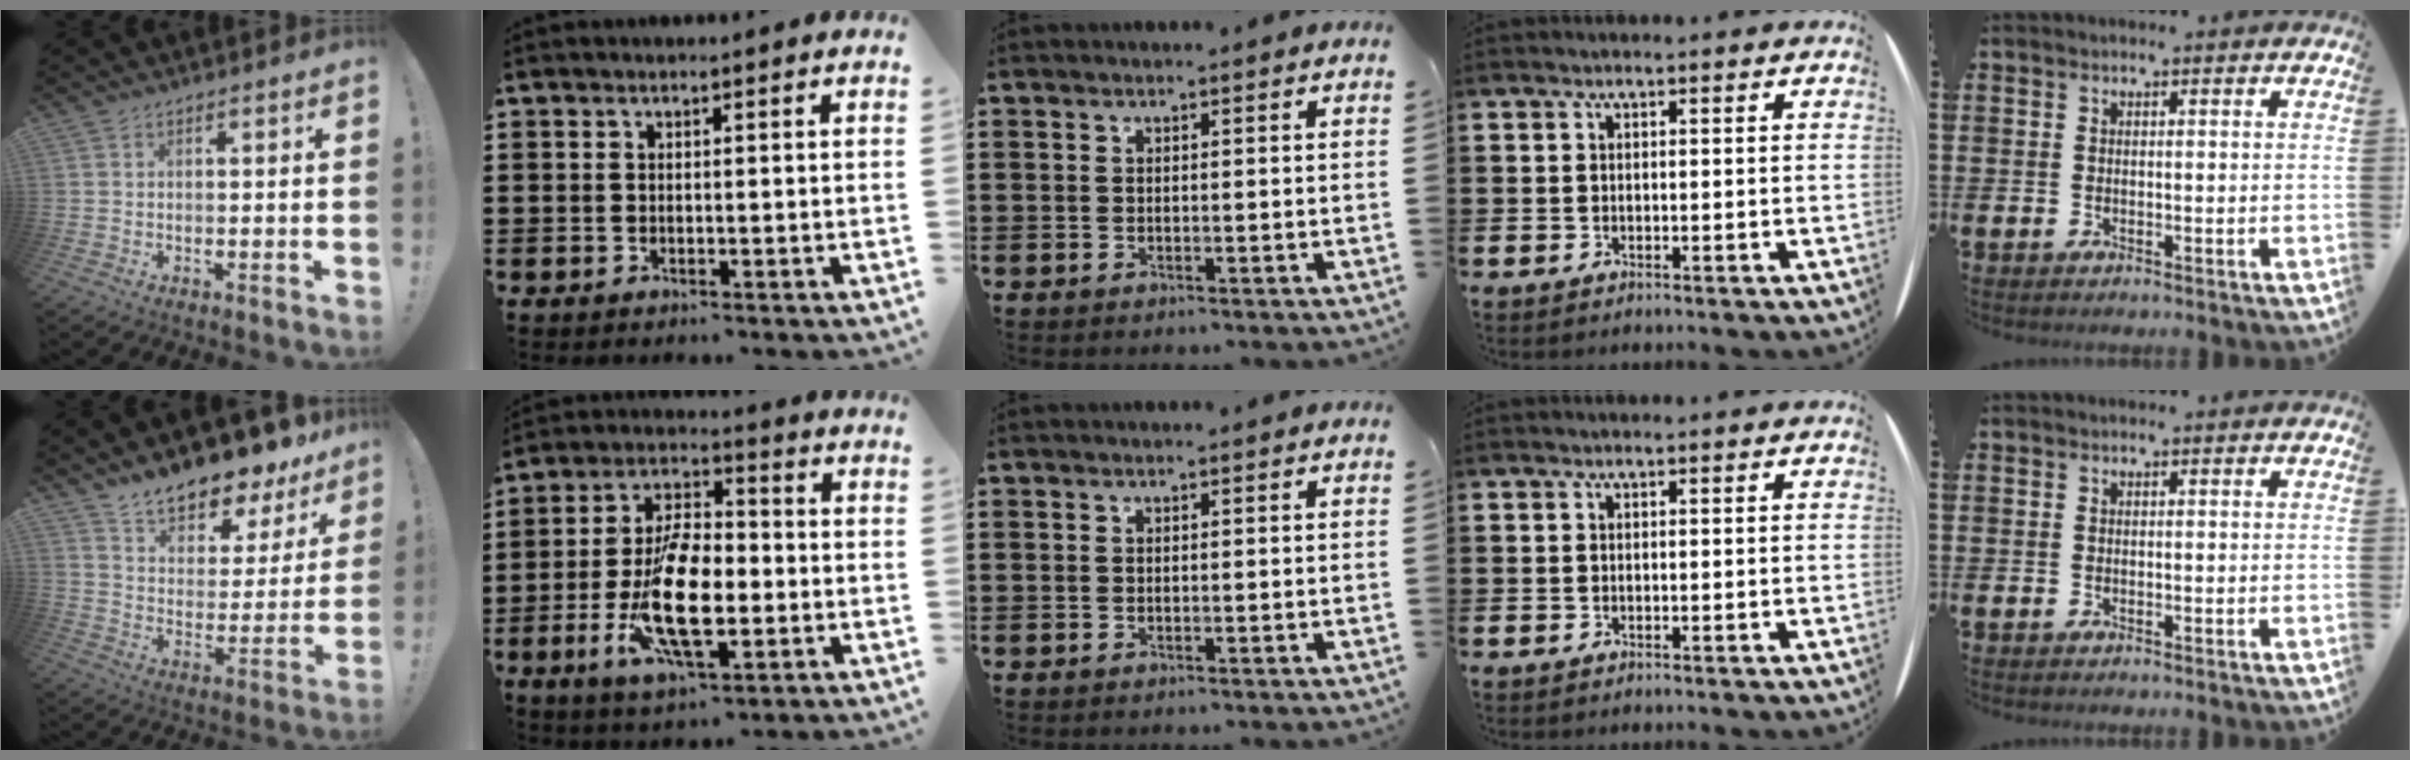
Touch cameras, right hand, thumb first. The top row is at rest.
{"thumb": {"total": 11.4, "force": [10.7, 2.7, 2.9], "torque": [-0.055, -0.101, 0.185]}, "index": {"total": 13.4, "force": [-3.3, 5.9, 11.5], "torque": [-0.247, -0.005, -0.059]}}